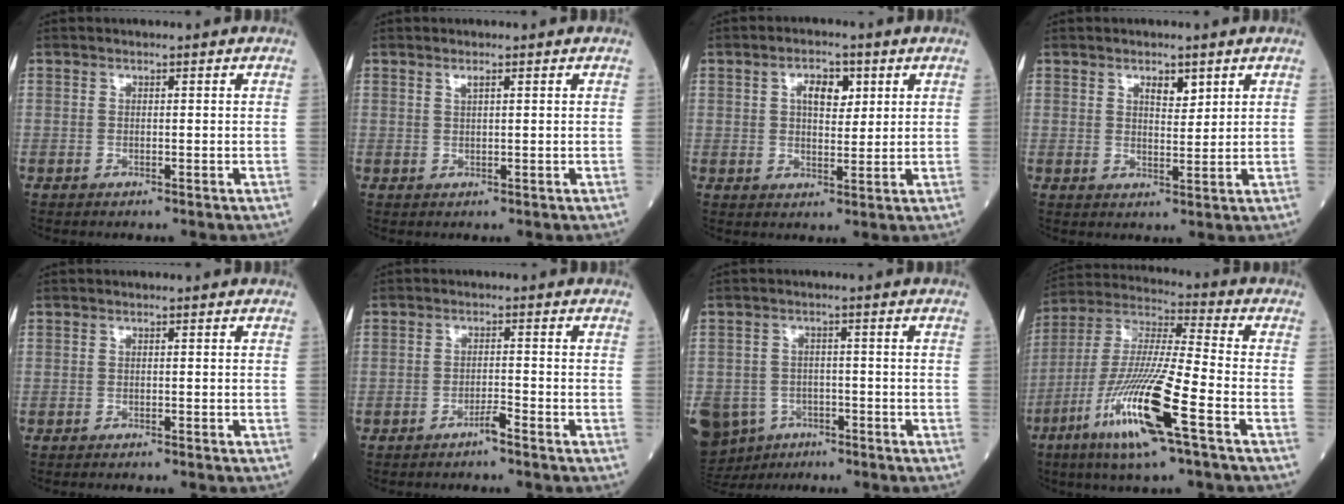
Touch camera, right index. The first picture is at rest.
{"total": 0.9, "force": [0.6, 0.0, 0.7], "torque": [-0.015, 0.000, 0.012]}
{"total": 5.0, "force": [1.9, 2.5, 3.8], "torque": [-0.063, 0.008, 0.030]}
{"total": 3.0, "force": [1.8, 1.2, 2.0], "torque": [-0.032, -0.003, 0.032]}
{"total": 1.4, "force": [-1.2, 0.0, 0.7], "torque": [-0.009, -0.001, -0.015]}
{"total": 1.8, "force": [-1.5, -0.2, 1.0], "torque": [-0.019, 0.002, -0.026]}
{"total": 11.4, "force": [-6.4, 8.9, 3.3], "torque": [-0.096, -0.002, -0.093]}
{"total": 17.0, "force": [-7.7, 0.6, 15.2], "torque": [-0.322, -0.029, -0.149]}